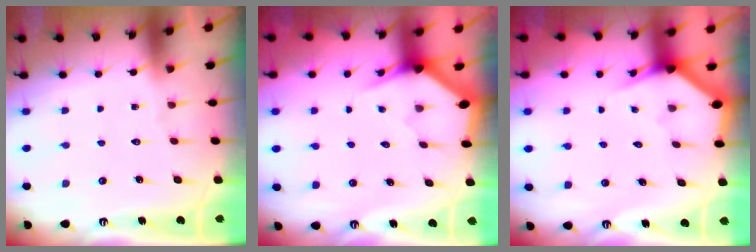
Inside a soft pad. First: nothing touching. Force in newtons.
{"total": 3.0, "press": 3.0, "slide": 0.1}
{"total": 2.6, "press": 2.6, "slide": 0.1}